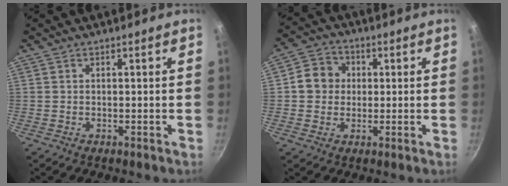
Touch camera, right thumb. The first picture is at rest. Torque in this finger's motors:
{"motor_torque": [-0.10, 0.10, 0.00, 0.00, 0.01]}